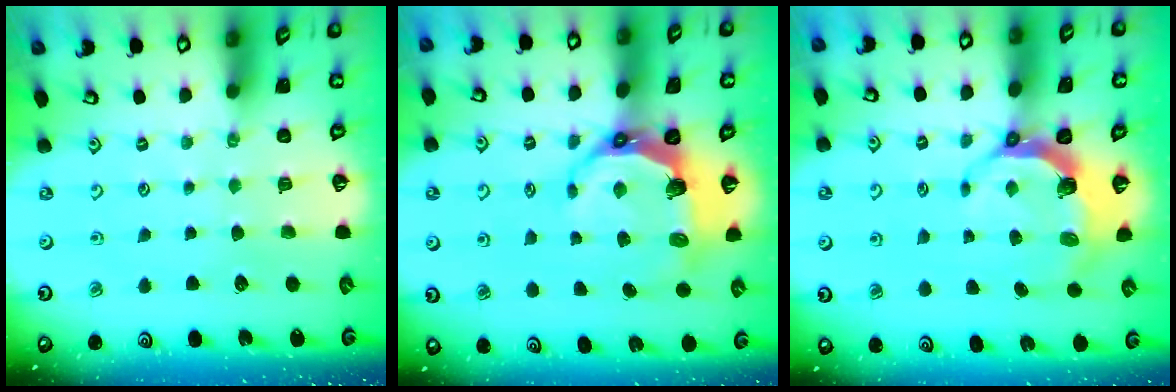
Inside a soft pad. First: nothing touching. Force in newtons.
{"total": 9.2, "press": 7.5, "slide": 5.2}
{"total": 6.6, "press": 5.1, "slide": 4.2}